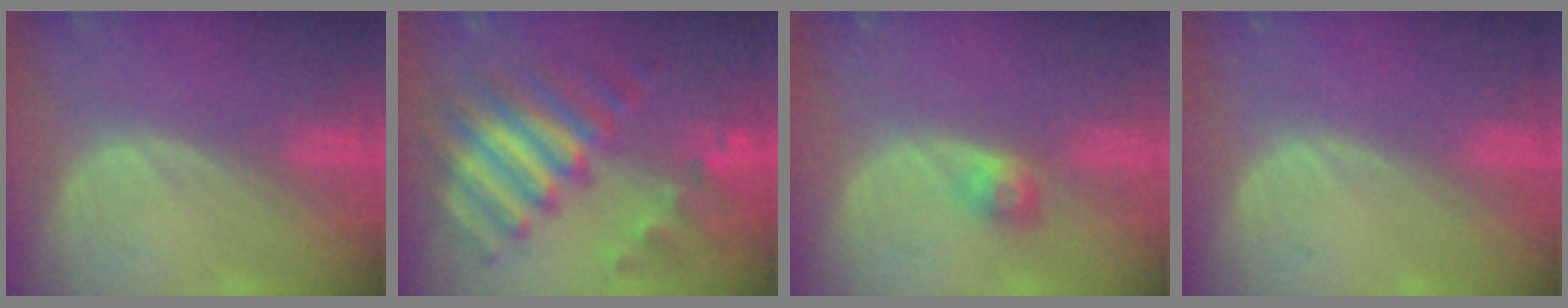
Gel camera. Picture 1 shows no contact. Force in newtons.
{"total": 11.4, "press": 11.3, "slide": 1.3}
{"total": 2.4, "press": 2.3, "slide": 0.7}
{"total": 0.0}